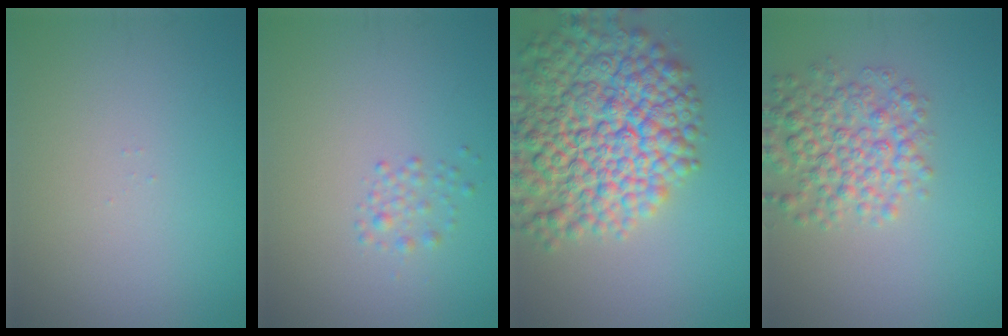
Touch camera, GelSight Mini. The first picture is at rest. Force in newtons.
{"total": 1.2, "press": 1.2, "slide": 0.0}
{"total": 12.8, "press": 12.8, "slide": 0.6}
{"total": 5.2, "press": 5.2, "slide": 0.1}